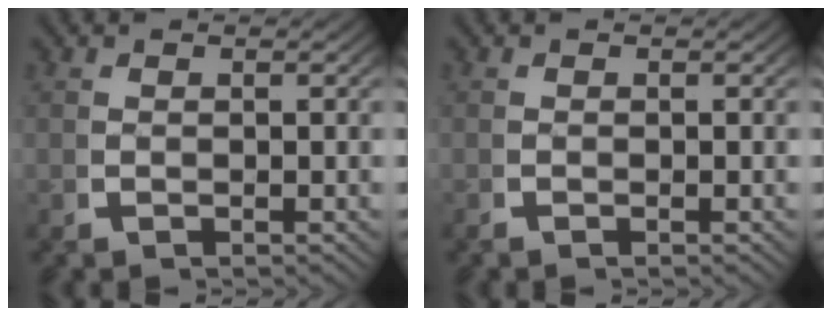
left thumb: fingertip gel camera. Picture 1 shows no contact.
{"total": 0.0}